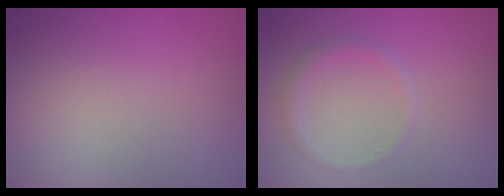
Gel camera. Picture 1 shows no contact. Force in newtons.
{"total": 1.2, "press": 1.1, "slide": 0.1}